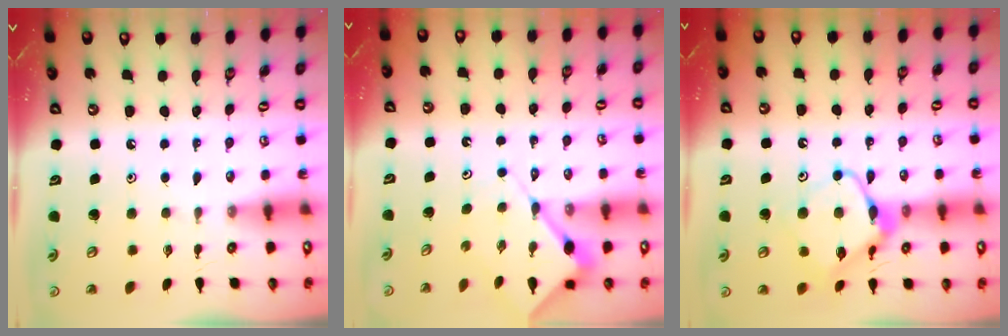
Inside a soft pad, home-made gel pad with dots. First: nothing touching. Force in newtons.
{"total": 6.9, "press": 6.9, "slide": 0.5}
{"total": 11.6, "press": 11.6, "slide": 0.3}